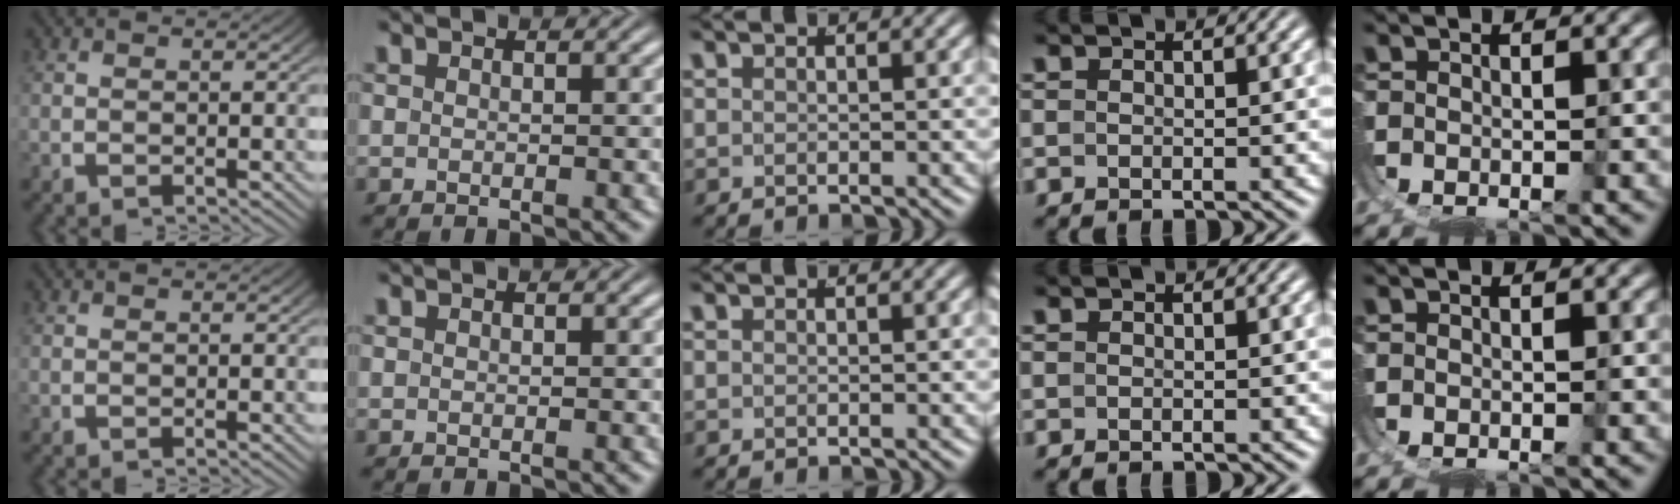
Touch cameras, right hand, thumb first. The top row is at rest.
{}